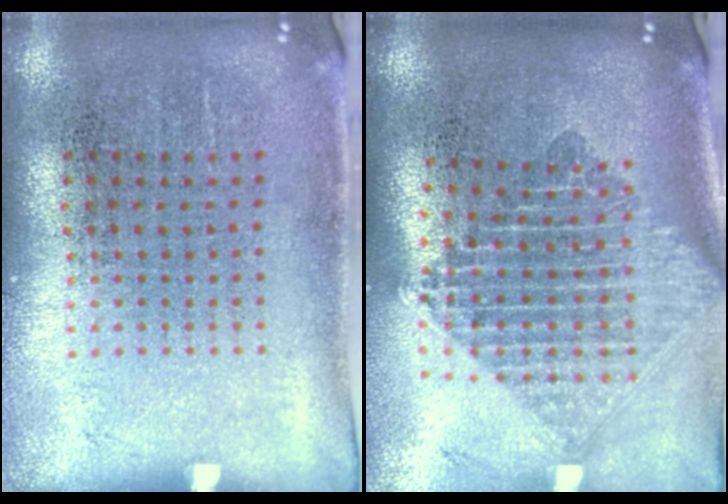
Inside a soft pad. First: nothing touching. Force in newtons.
{"total": 2.3, "press": 1.8, "slide": 1.4}